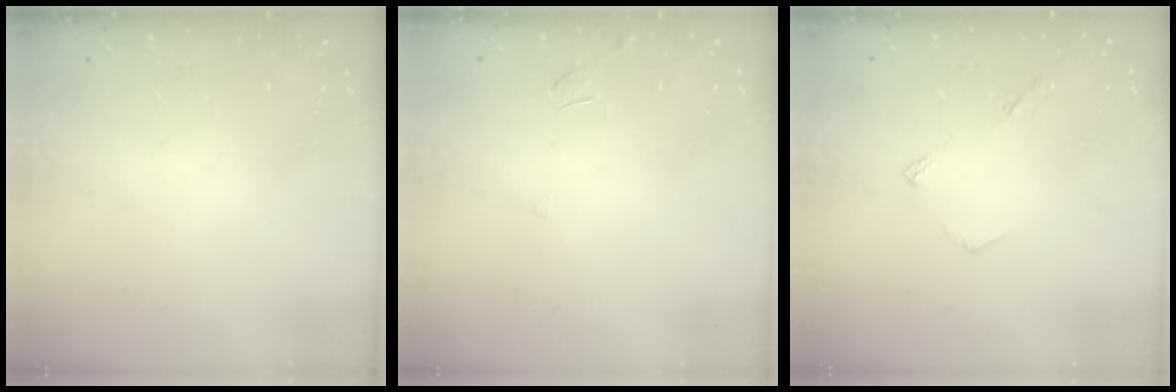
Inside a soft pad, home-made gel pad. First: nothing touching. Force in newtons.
{"total": 3.9, "press": 3.9, "slide": 0.4}
{"total": 3.3, "press": 3.3, "slide": 0.3}